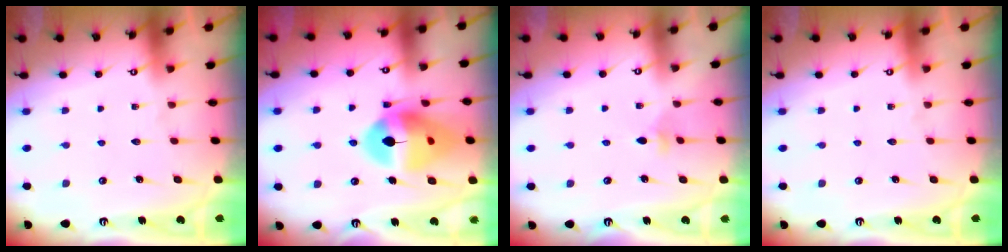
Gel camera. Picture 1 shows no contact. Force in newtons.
{"total": 16.7, "press": 16.5, "slide": 2.0}
{"total": 3.8, "press": 3.7, "slide": 0.8}
{"total": 0.0}